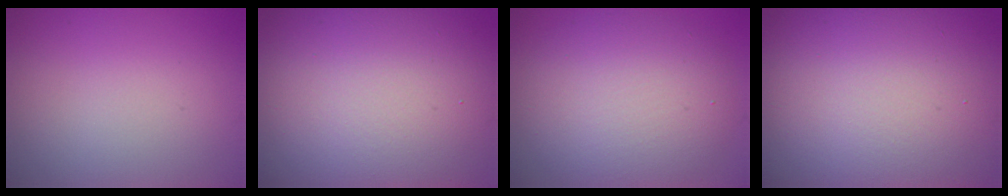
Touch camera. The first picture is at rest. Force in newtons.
{"total": 16.9, "press": 16.8, "slide": 1.1}
{"total": 7.5, "press": 7.5, "slide": 0.5}
{"total": 19.3, "press": 19.3, "slide": 1.0}